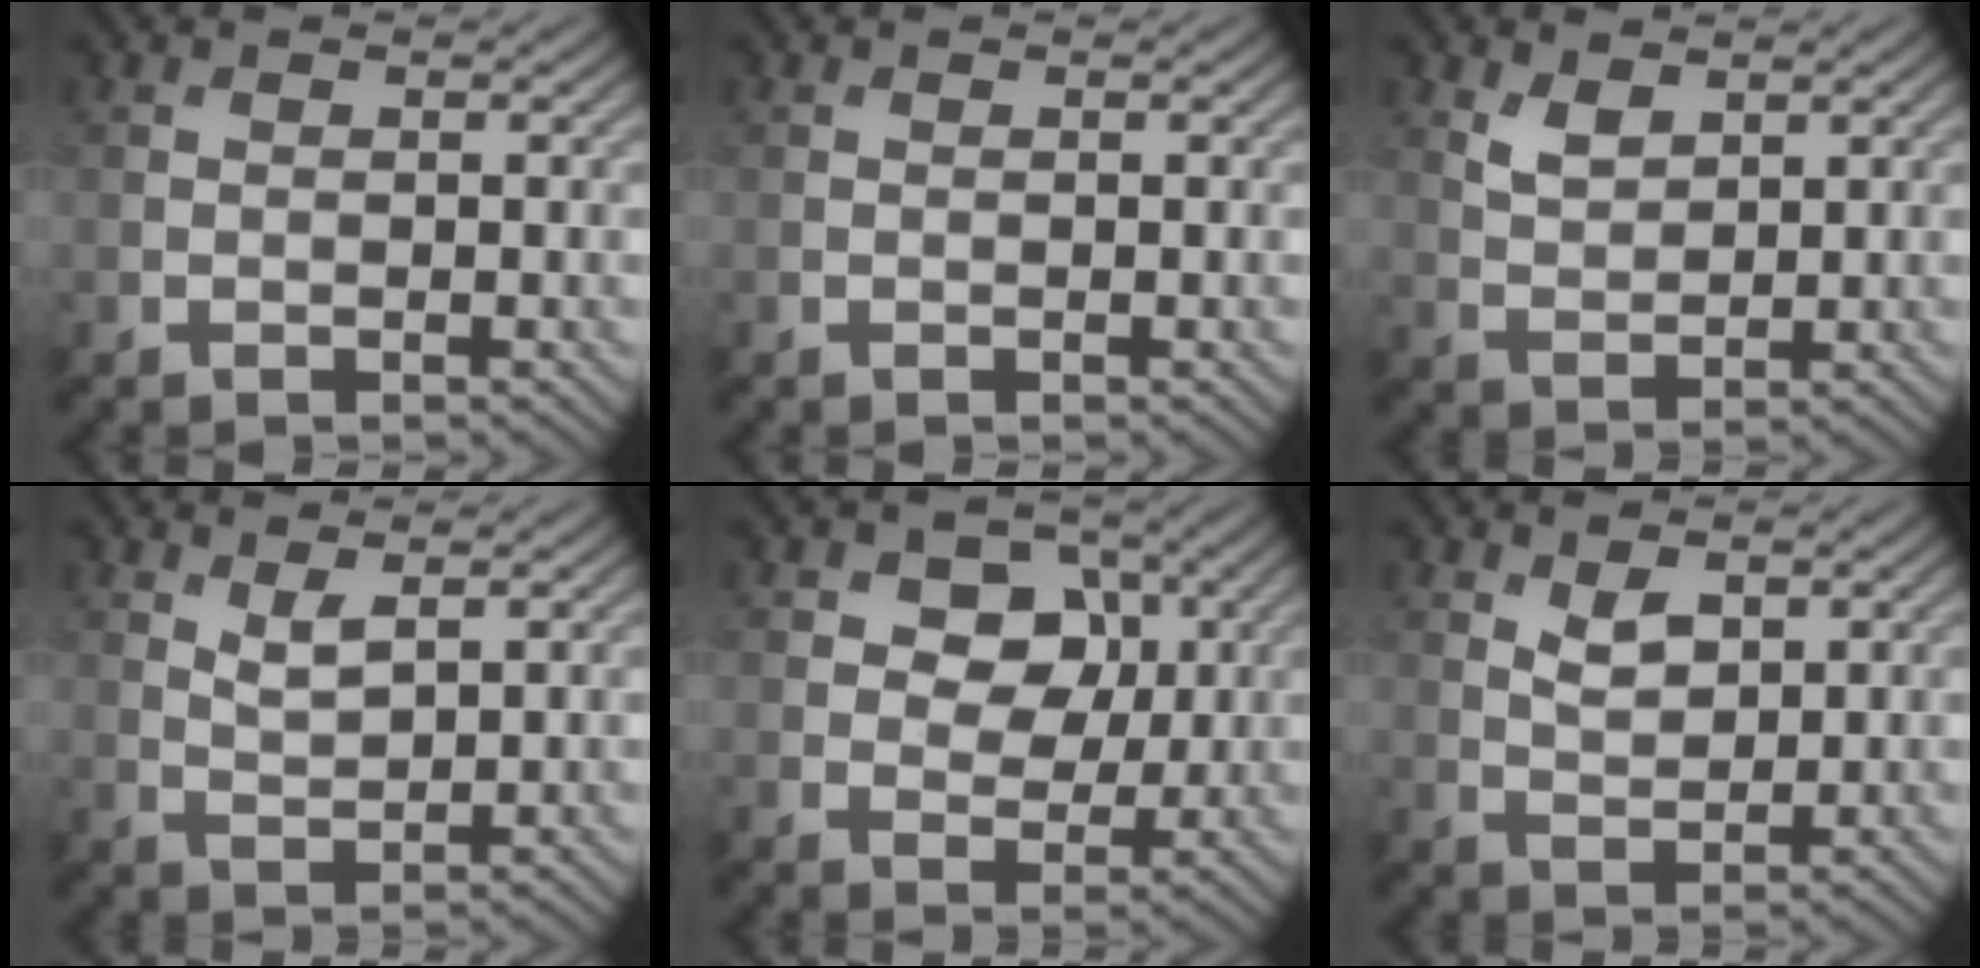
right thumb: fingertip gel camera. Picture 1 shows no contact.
{"total": 0.0}
{"total": 2.8, "force": [1.9, 1.3, 1.5], "torque": [-0.039, -0.005, 0.043]}
{"total": 2.4, "force": [1.6, 0.8, 1.7], "torque": [-0.039, -0.006, 0.034]}
{"total": 6.1, "force": [1.9, 4.6, 3.5], "torque": [-0.061, -0.004, 0.022]}
{"total": 2.8, "force": [1.5, 1.4, 1.8], "torque": [-0.040, -0.005, 0.033]}